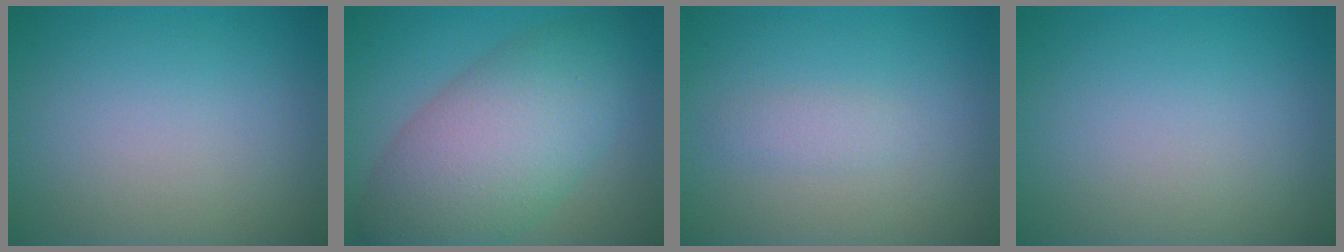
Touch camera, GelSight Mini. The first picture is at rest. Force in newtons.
{"total": 9.9, "press": 9.9, "slide": 0.4}
{"total": 1.1, "press": 1.1, "slide": 0.0}
{"total": 0.0}